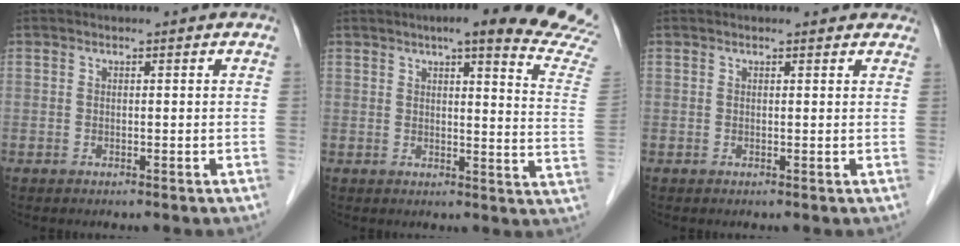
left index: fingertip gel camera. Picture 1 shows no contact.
{"total": 19.0, "force": [16.5, 0.7, 9.5], "torque": [-0.104, -0.061, 0.170]}
{"total": 2.7, "force": [2.4, 0.9, 0.8], "torque": [-0.009, 0.008, 0.016]}